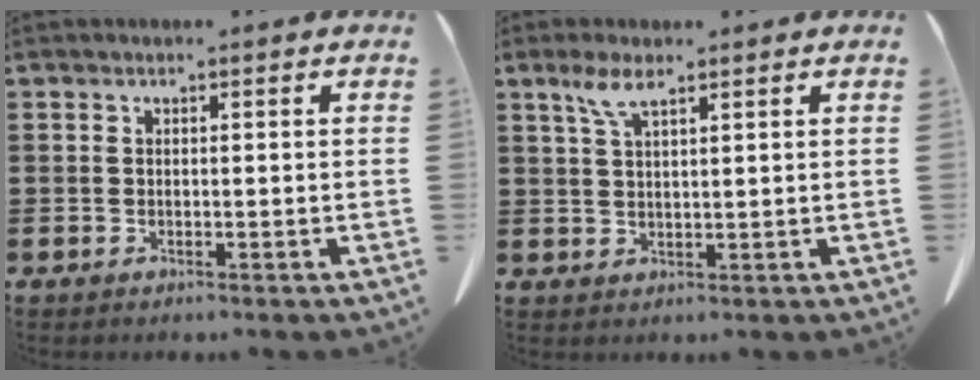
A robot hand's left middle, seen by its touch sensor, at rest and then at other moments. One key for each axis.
{"total": 4.1, "fx": 2.6, "fy": 0.9, "fz": 3.1, "tx": -0.070, "ty": 0.004, "tz": 0.046}